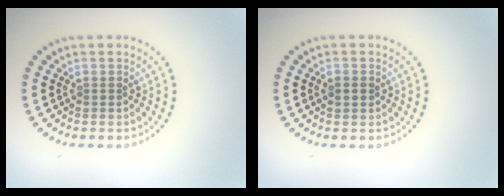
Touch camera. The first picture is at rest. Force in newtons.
{"total": 1.5, "press": 1.5, "slide": 0.1}